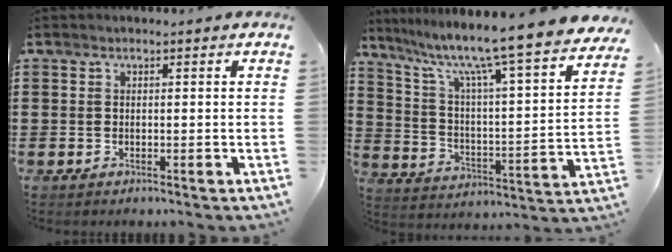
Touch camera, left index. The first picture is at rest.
{"total": 10.0, "force": [8.2, -0.6, 5.7], "torque": [-0.135, -0.072, 0.126]}